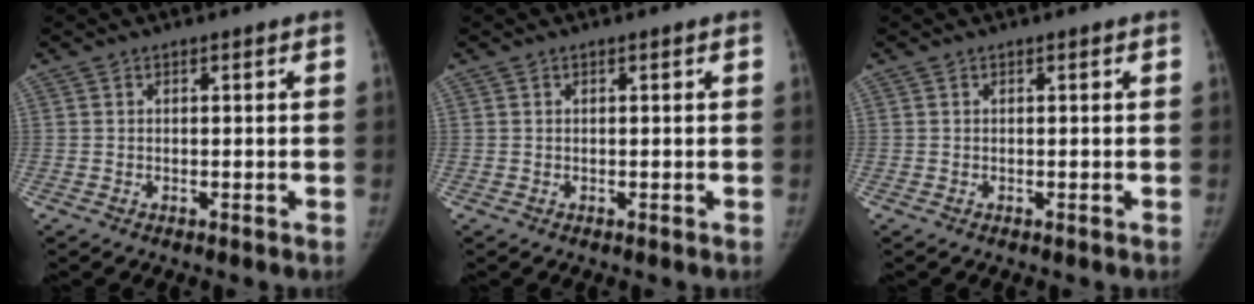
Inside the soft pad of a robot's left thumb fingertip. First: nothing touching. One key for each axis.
{"total": 0.0}
{"total": 0.0}